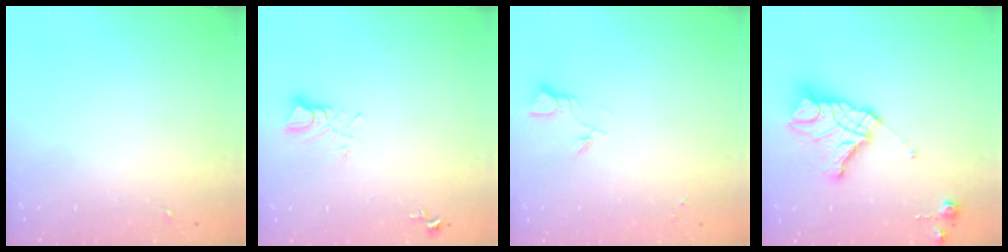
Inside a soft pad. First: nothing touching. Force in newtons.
{"total": 3.8, "press": 3.7, "slide": 0.2}
{"total": 3.3, "press": 3.3, "slide": 0.4}
{"total": 18.0, "press": 17.9, "slide": 1.7}